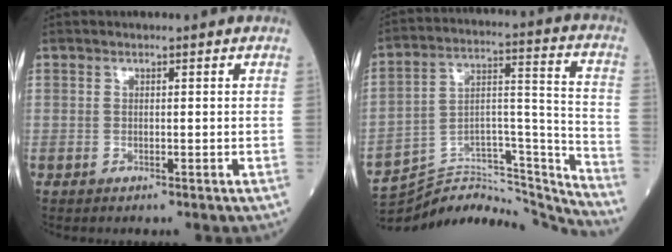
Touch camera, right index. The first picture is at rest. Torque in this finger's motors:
{"motor_torque": [-0.51, -0.52, -0.32, -0.09]}